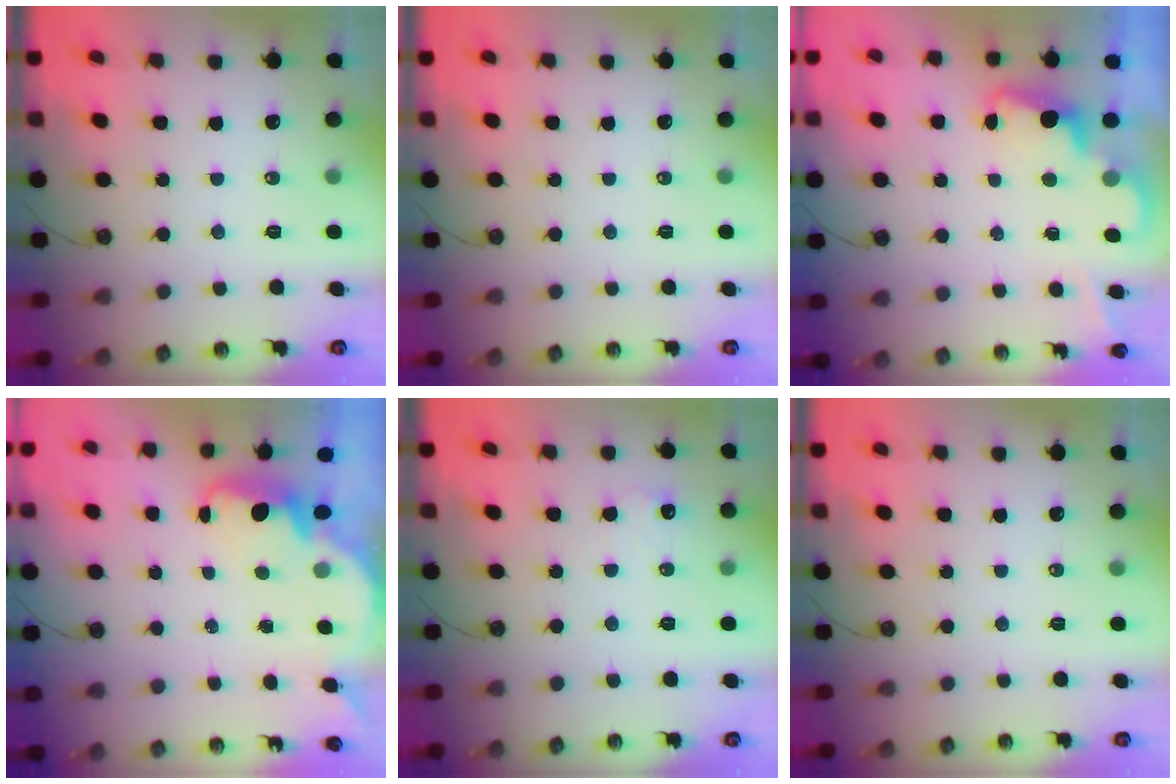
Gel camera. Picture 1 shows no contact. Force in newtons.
{"total": 0.0}
{"total": 2.3, "press": 2.2, "slide": 0.5}
{"total": 2.2, "press": 2.1, "slide": 0.7}
{"total": 7.6, "press": 7.5, "slide": 1.1}
{"total": 0.0}